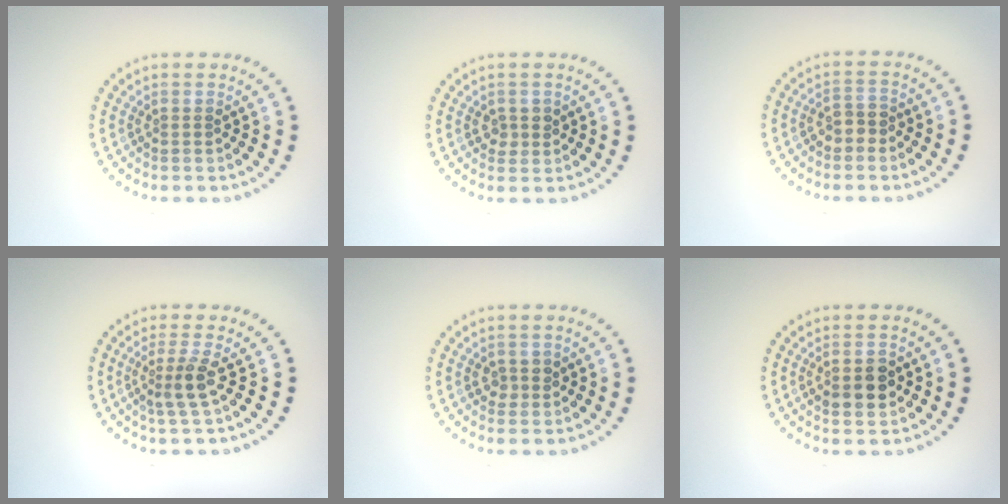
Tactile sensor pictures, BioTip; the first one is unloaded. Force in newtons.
{"total": 1.4, "press": 1.4, "slide": 0.4}
{"total": 1.7, "press": 1.6, "slide": 0.6}
{"total": 2.5, "press": 1.9, "slide": 1.5}
{"total": 1.4, "press": 1.4, "slide": 0.4}
{"total": 3.0, "press": 3.0, "slide": 0.1}